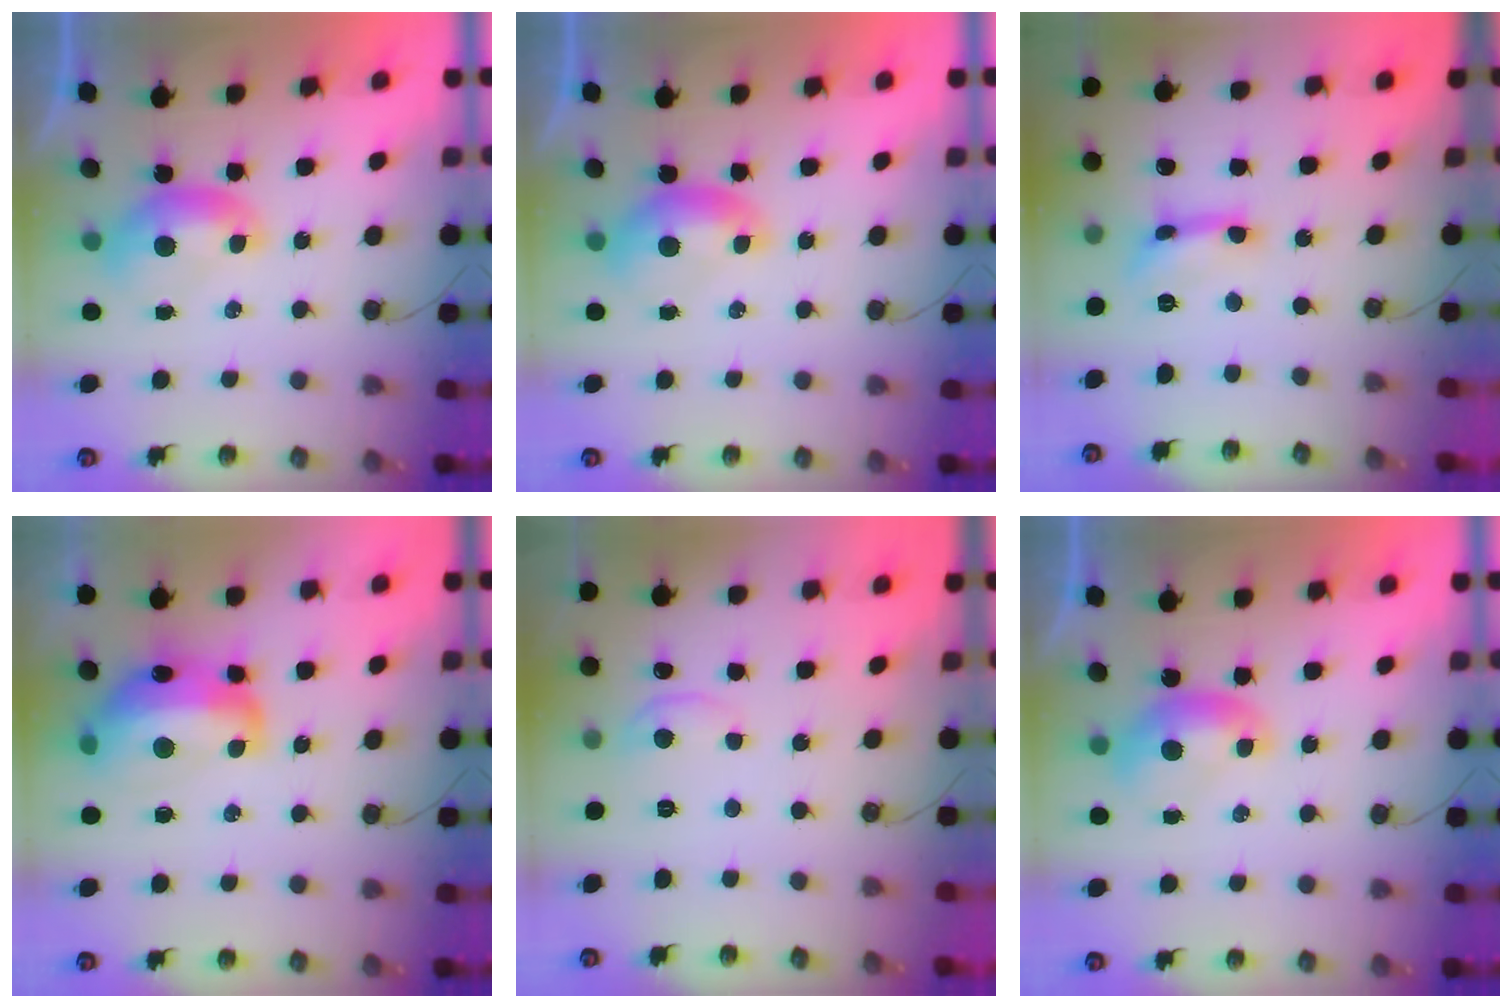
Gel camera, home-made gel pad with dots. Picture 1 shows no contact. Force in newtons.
{"total": 0.0}
{"total": 2.7, "press": 2.7, "slide": 0.3}
{"total": 10.4, "press": 10.4, "slide": 1.3}
{"total": 1.3, "press": 1.2, "slide": 0.5}
{"total": 0.0}